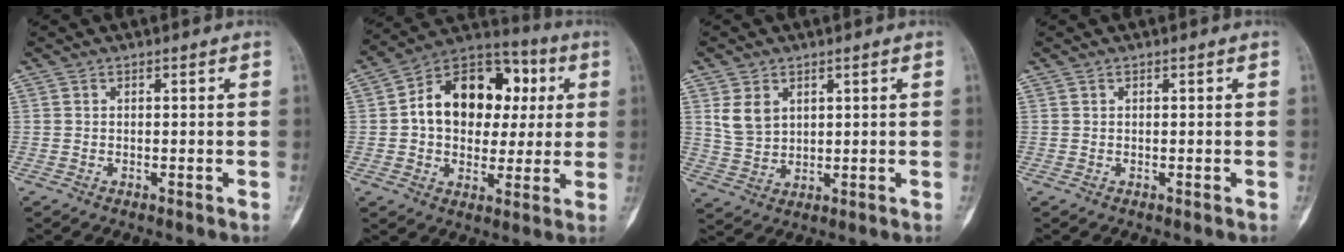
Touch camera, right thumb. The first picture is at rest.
{"total": 18.7, "force": [2.9, 13.4, 12.8], "torque": [-0.152, 0.025, 0.040]}
{"total": 5.7, "force": [2.3, 4.2, 3.2], "torque": [-0.048, -0.011, 0.055]}
{"total": 0.0}